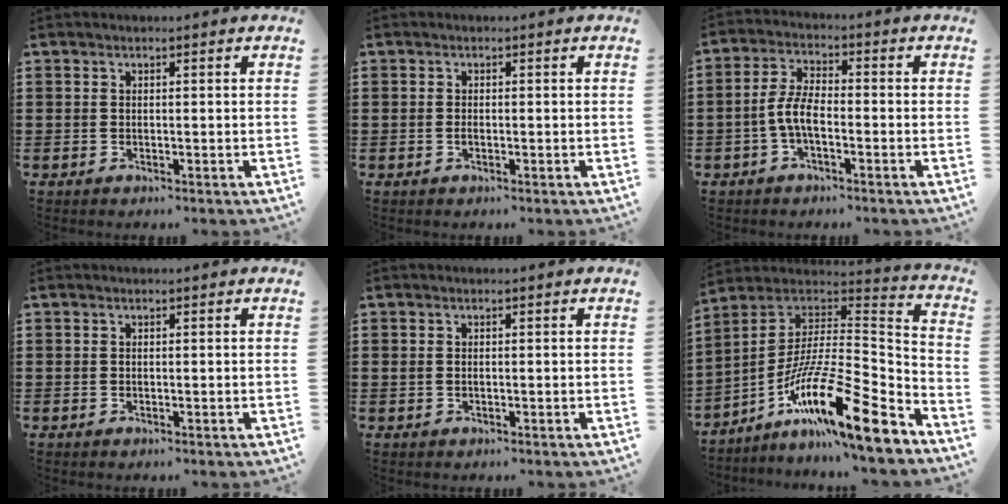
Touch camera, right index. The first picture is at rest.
{"total": 0.5, "force": [-0.2, 0.3, 0.4], "torque": [-0.010, -0.002, -0.004]}
{"total": 5.3, "force": [-1.8, 2.1, 4.6], "torque": [-0.115, -0.004, -0.043]}
{"total": 0.0}
{"total": 0.6, "force": [0.0, 0.3, 0.5], "torque": [-0.012, 0.000, 0.000]}
{"total": 18.9, "force": [-11.4, 2.9, 14.8], "torque": [-0.265, 0.008, -0.206]}